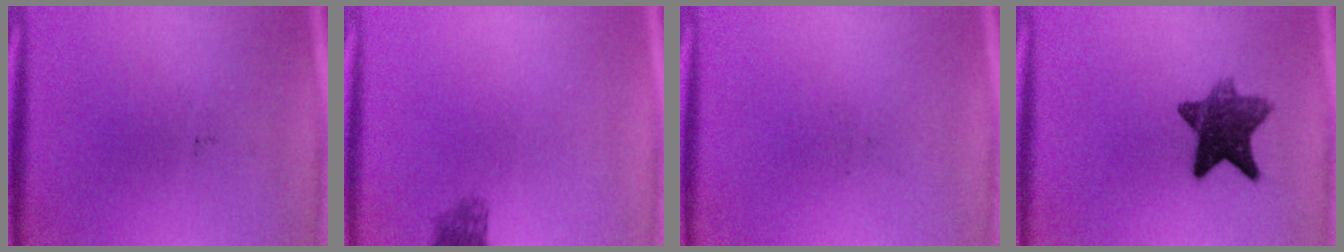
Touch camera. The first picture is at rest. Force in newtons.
{"total": 2.4}
{"total": 0.0}
{"total": 9.0}